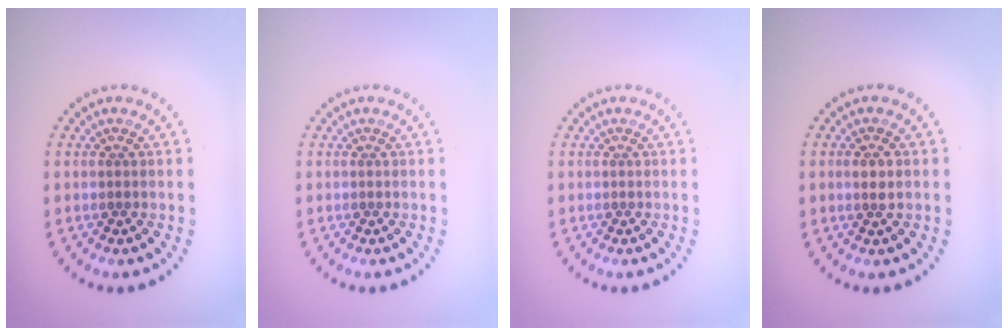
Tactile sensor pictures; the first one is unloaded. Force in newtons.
{"total": 0.0}
{"total": 0.0}
{"total": 1.3, "press": 1.2, "slide": 0.5}